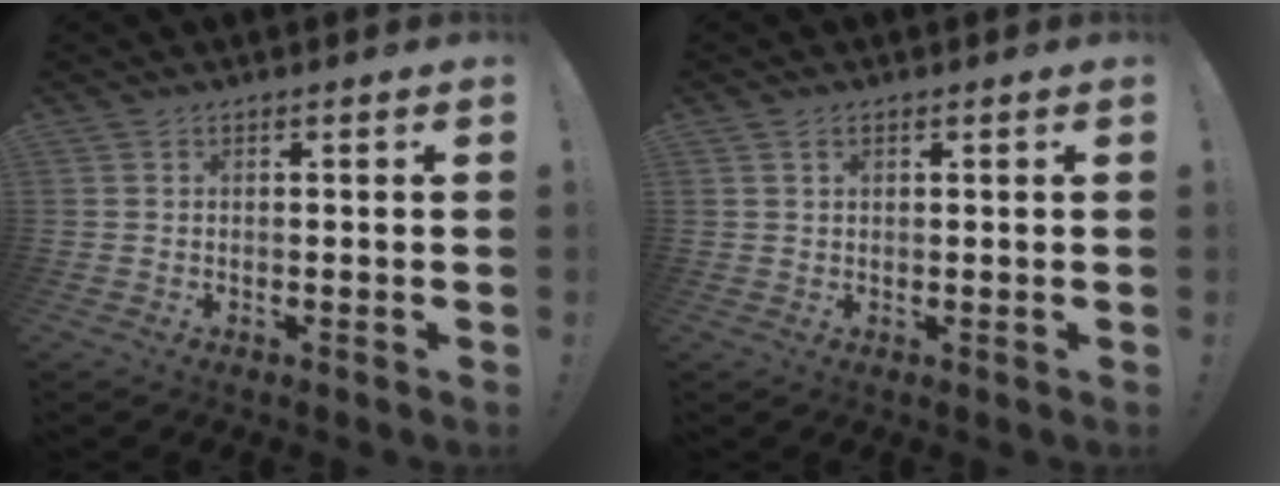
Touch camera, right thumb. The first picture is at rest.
{"total": 1.4, "force": [0.7, 0.9, 0.8], "torque": [-0.017, 0.003, 0.013]}